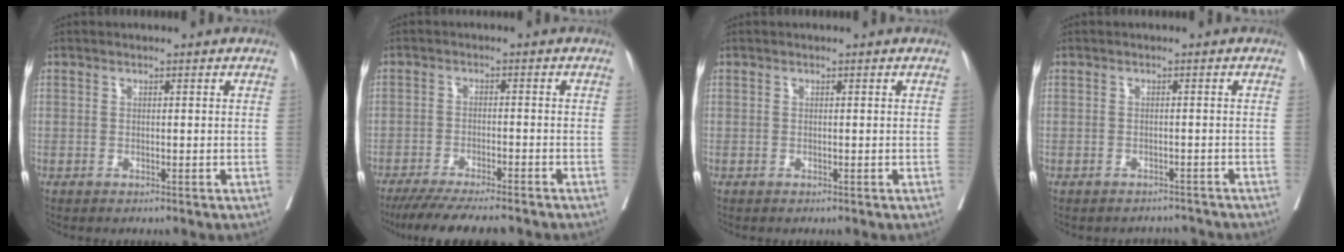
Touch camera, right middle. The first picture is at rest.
{"total": 11.9, "force": [-10.3, 1.2, 5.8], "torque": [-0.081, -0.025, -0.153]}
{"total": 0.0}
{"total": 2.8, "force": [-2.6, 0.7, -0.6], "torque": [0.011, -0.001, -0.038]}